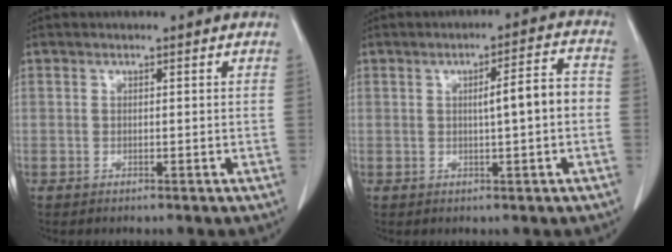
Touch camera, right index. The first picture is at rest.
{"total": 6.0, "force": [-0.3, 0.4, 5.9], "torque": [-0.088, 0.016, -0.004]}